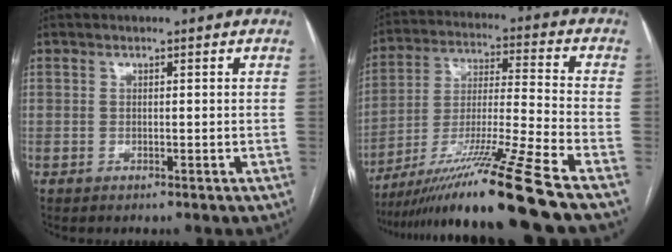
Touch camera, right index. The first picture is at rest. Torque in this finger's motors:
{"motor_torque": [2.05, -0.09, 0.91, 0.21]}